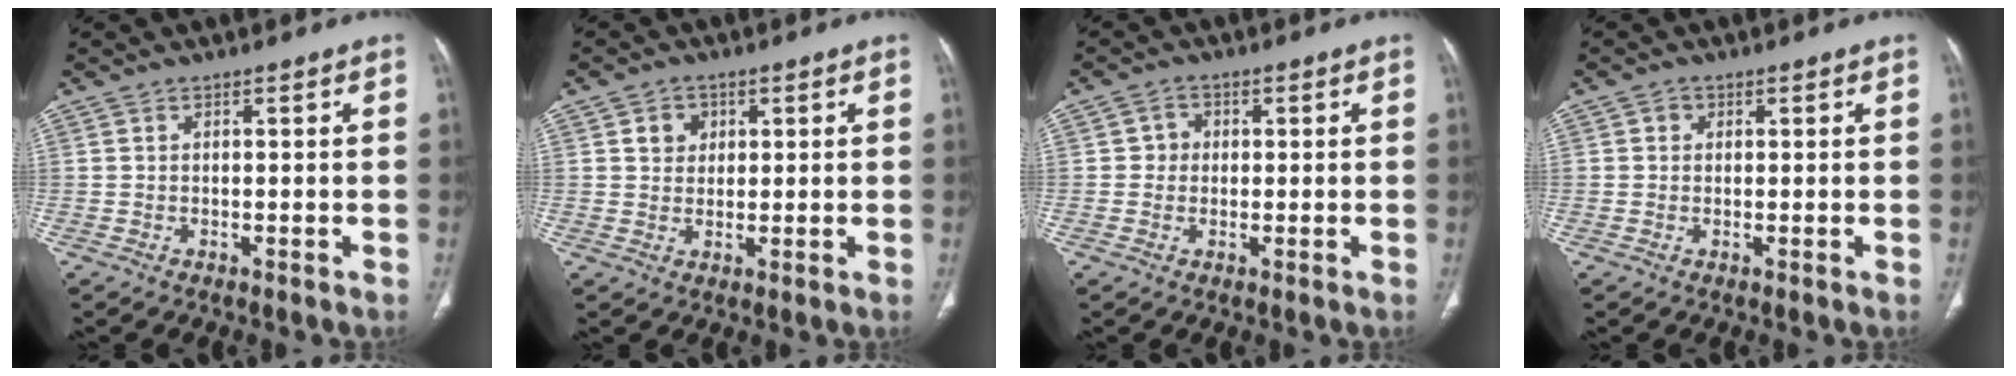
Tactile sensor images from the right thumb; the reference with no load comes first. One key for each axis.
{"total": 3.5, "fx": 1.2, "fy": 3.0, "fz": 1.3, "tx": -0.003, "ty": -0.004, "tz": 0.019}
{"total": 2.6, "fx": 0.1, "fy": 2.5, "fz": 0.8, "tx": 0.006, "ty": 0.006, "tz": -0.002}
{"total": 1.4, "fx": 0.3, "fy": 1.3, "fz": 0.4, "tx": 0.002, "ty": 0.002, "tz": 0.001}